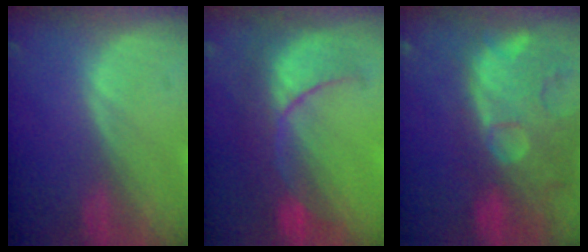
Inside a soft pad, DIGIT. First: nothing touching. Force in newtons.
{"total": 8.3, "press": 8.3, "slide": 0.9}
{"total": 14.6, "press": 11.8, "slide": 8.6}